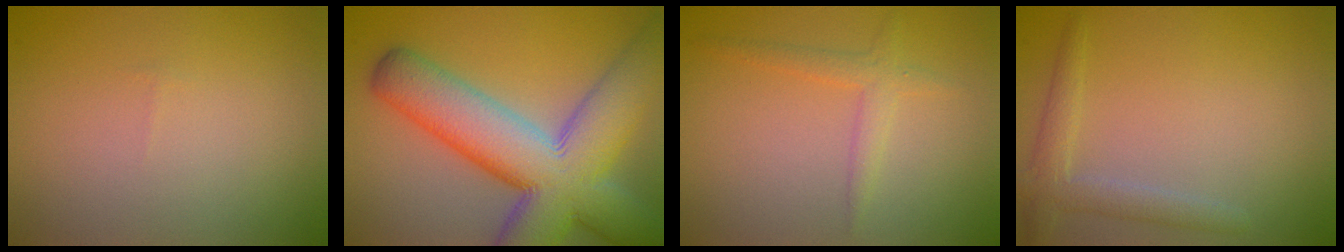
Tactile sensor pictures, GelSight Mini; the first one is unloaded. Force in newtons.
{"total": 13.1, "press": 13.1, "slide": 1.1}
{"total": 1.9, "press": 1.9, "slide": 0.1}
{"total": 2.4, "press": 2.4, "slide": 0.2}